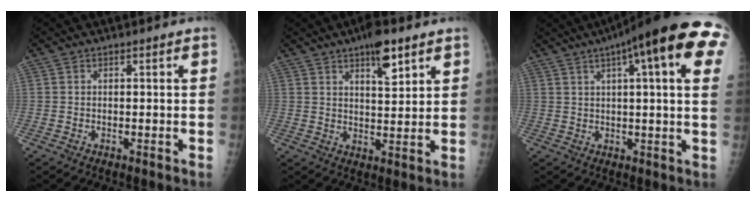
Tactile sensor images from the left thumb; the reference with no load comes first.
{"total": 7.4, "force": [4.5, 2.4, 5.3], "torque": [-0.068, -0.024, 0.068]}
{"total": 21.8, "force": [9.7, 4.1, 19.1], "torque": [-0.257, 0.021, 0.119]}